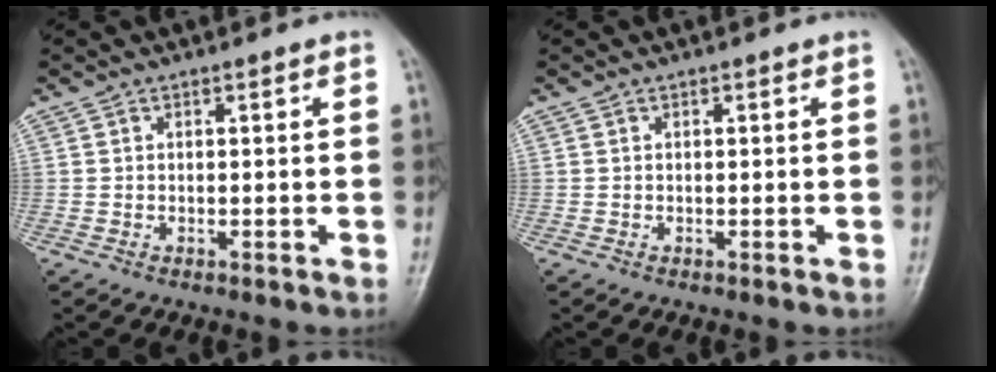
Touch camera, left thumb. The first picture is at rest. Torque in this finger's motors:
{"motor_torque": [0.01, 0.00, 0.00, -0.06, 0.00]}